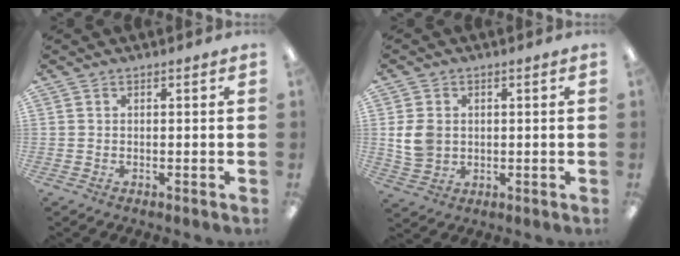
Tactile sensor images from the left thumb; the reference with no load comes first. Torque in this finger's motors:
{"motor_torque": [-0.11, 0.49, 0.34, -0.37, 0.05]}